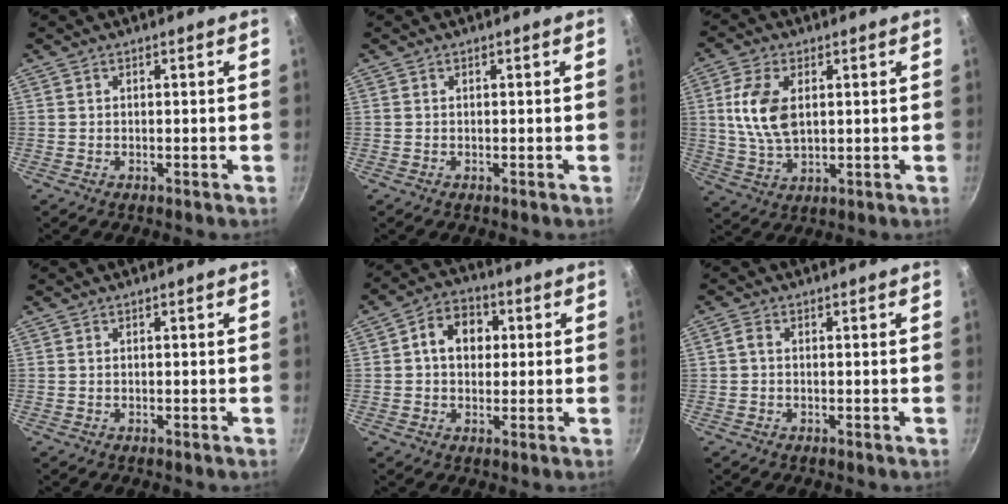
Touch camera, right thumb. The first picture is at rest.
{"total": 0.0}
{"total": 10.2, "force": [2.0, 5.9, 8.1], "torque": [-0.155, -0.008, 0.041]}
{"total": 0.0}
{"total": 8.6, "force": [1.4, 6.7, 5.3], "torque": [-0.055, 0.013, 0.009]}
{"total": 1.4, "force": [0.0, 1.0, 1.0], "torque": [-0.024, 0.006, -0.002]}